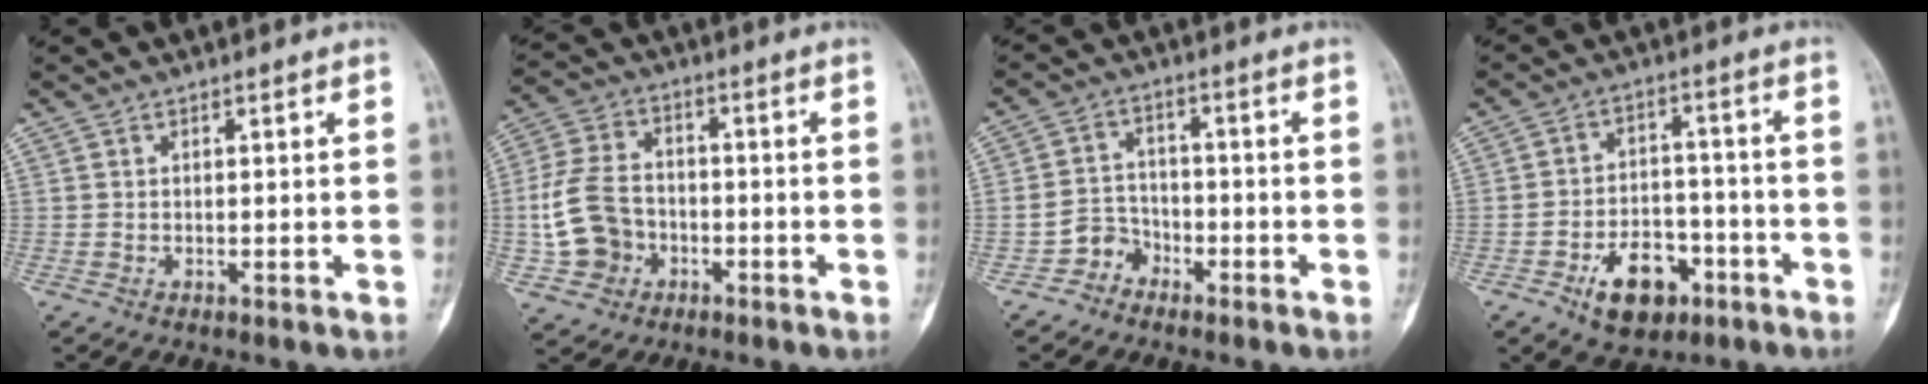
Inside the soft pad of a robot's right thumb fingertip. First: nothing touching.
{"total": 11.4, "force": [-2.8, 9.1, 6.3], "torque": [-0.110, 0.026, -0.054]}
{"total": 4.9, "force": [-3.2, 3.6, 0.5], "torque": [0.022, 0.031, -0.063]}
{"total": 11.2, "force": [-5.7, 7.1, 6.4], "torque": [-0.067, 0.039, -0.084]}